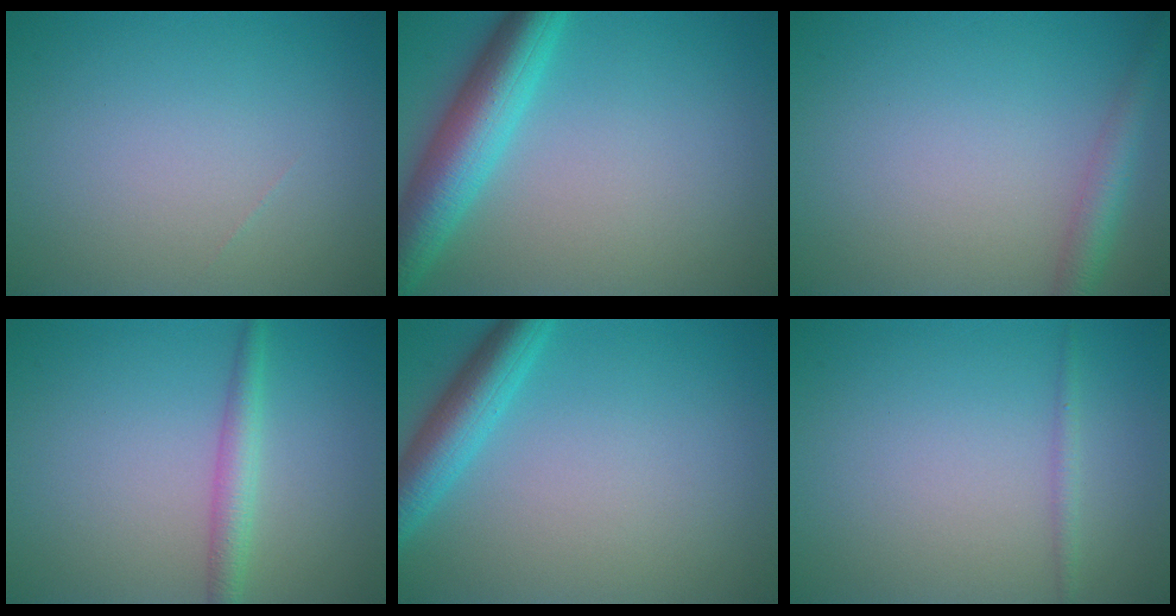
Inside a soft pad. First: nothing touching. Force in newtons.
{"total": 6.5, "press": 6.5, "slide": 0.1}
{"total": 2.7, "press": 2.7, "slide": 0.1}
{"total": 2.3, "press": 2.3, "slide": 0.0}
{"total": 4.2, "press": 4.2, "slide": 0.1}
{"total": 0.9, "press": 0.9, "slide": 0.1}